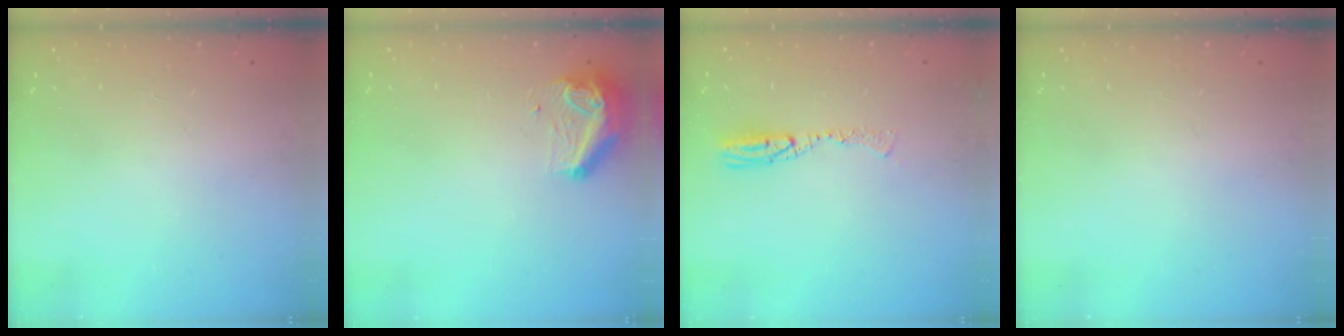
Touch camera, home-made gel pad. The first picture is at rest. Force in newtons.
{"total": 8.8, "press": 8.6, "slide": 1.7}
{"total": 8.1, "press": 7.9, "slide": 1.7}
{"total": 0.0}